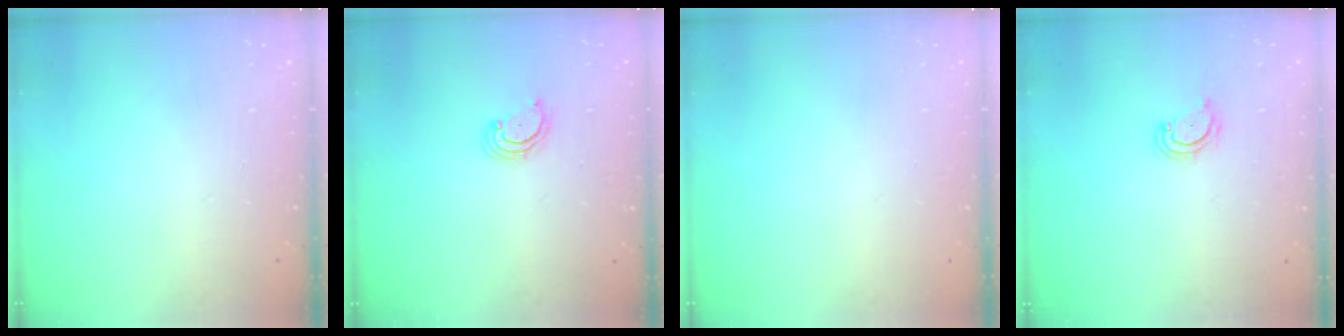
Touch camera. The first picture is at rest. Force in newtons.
{"total": 2.6, "press": 2.6, "slide": 0.3}
{"total": 0.0}
{"total": 4.5, "press": 4.5, "slide": 0.4}